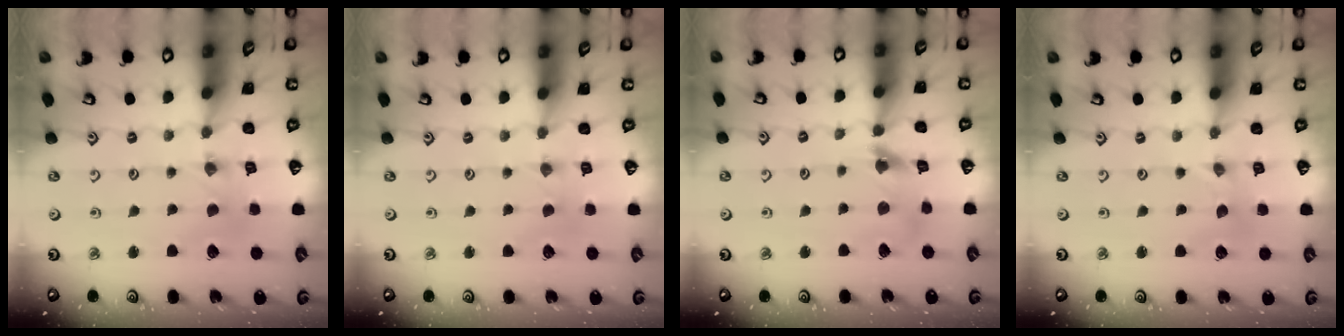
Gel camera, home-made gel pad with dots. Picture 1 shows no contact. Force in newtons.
{"total": 0.0}
{"total": 9.8, "press": 9.8, "slide": 1.0}
{"total": 0.0}